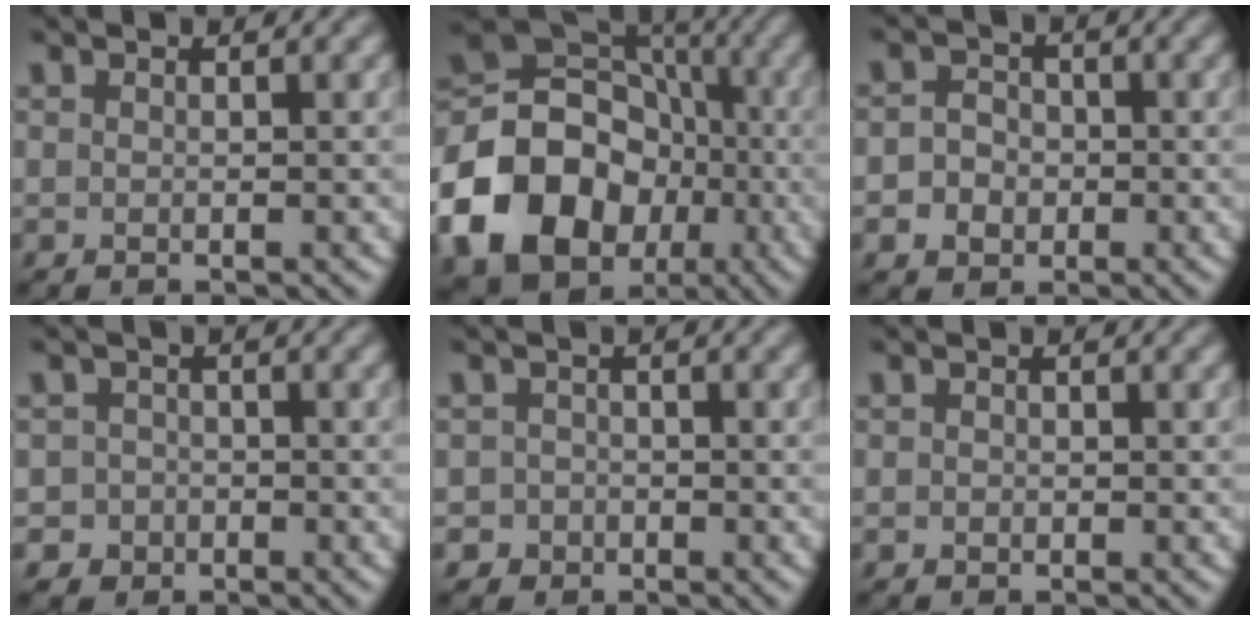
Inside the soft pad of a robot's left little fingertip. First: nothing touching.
{"total": 19.7, "force": [-6.8, 16.5, 8.3], "torque": [-0.170, -0.019, -0.142]}
{"total": 3.3, "force": [-0.8, 3.0, 1.2], "torque": [0.004, 0.007, -0.029]}
{"total": 2.9, "force": [-1.2, 2.6, 0.0], "torque": [0.031, 0.003, -0.026]}
{"total": 2.1, "force": [-1.0, 1.8, -0.1], "torque": [0.027, 0.006, -0.020]}
{"total": 0.5, "force": [-0.2, 0.5, 0.2], "torque": [-0.001, -0.003, -0.003]}